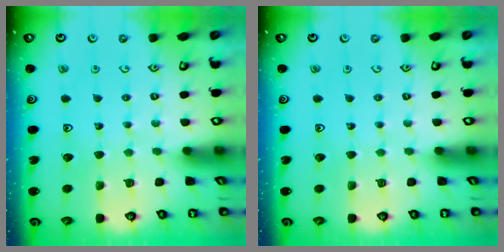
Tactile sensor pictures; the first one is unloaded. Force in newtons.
{"total": 0.0}